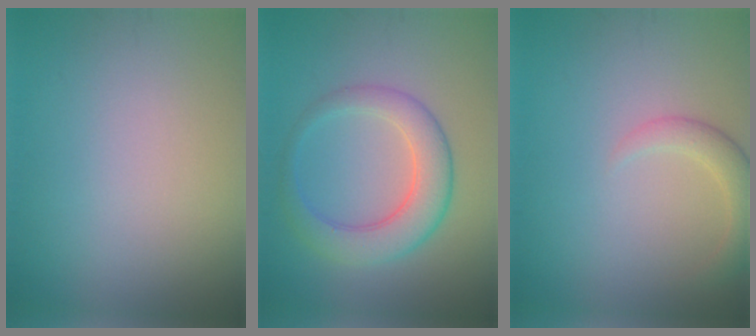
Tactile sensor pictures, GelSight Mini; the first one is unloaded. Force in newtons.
{"total": 4.3, "press": 4.3, "slide": 0.4}
{"total": 2.6, "press": 2.5, "slide": 0.4}